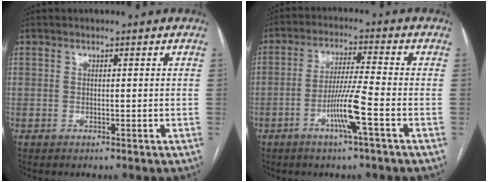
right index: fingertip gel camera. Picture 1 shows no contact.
{"total": 7.4, "force": [-3.1, -0.8, 6.7], "torque": [-0.131, -0.004, -0.059]}